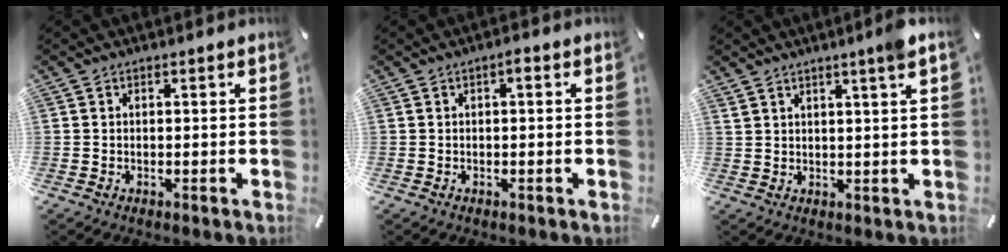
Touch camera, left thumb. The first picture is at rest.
{"total": 1.2, "force": [-0.1, 0.4, 1.1], "torque": [-0.024, 0.005, -0.003]}
{"total": 3.9, "force": [2.8, -0.4, 2.8], "torque": [-0.060, -0.006, 0.048]}